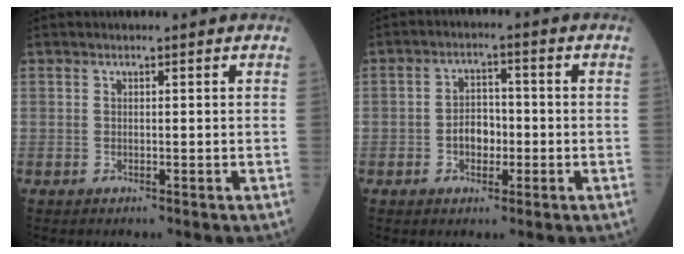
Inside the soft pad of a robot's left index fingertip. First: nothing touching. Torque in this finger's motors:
{"motor_torque": [0.23, 0.04, 0.09, 0.02]}